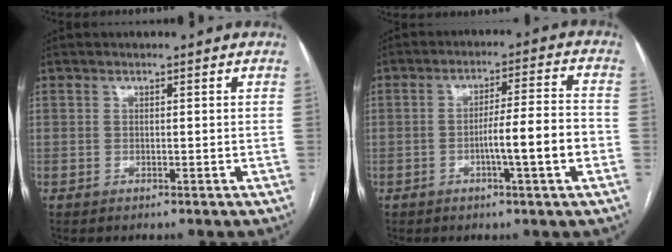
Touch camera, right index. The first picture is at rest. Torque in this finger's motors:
{"motor_torque": [1.16, -0.38, 0.31, 0.12]}